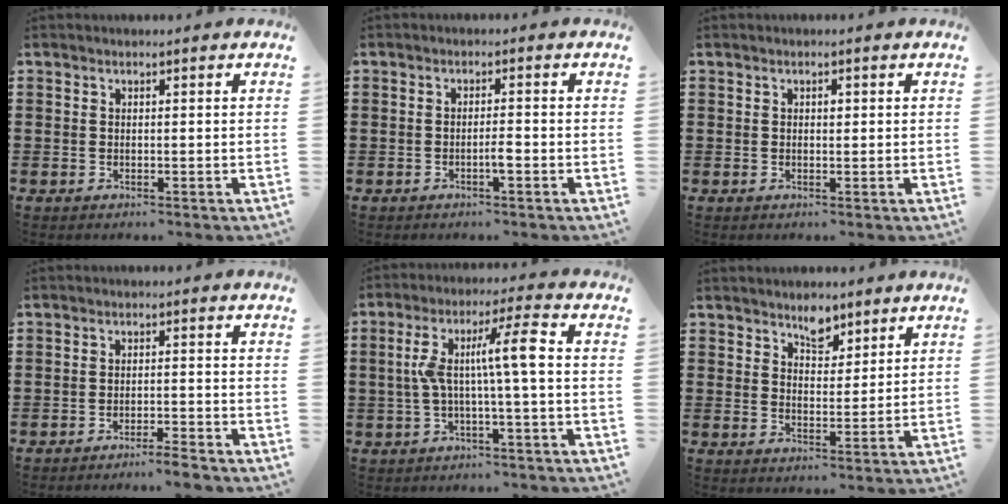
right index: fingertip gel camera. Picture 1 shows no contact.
{"total": 2.0, "force": [-0.9, 0.1, 1.8], "torque": [-0.034, 0.000, -0.016]}
{"total": 0.7, "force": [0.2, 0.5, 0.5], "torque": [-0.011, 0.001, 0.004]}
{"total": 2.9, "force": [-2.7, -0.3, 0.8], "torque": [-0.017, 0.000, -0.056]}
{"total": 8.9, "force": [0.1, 1.0, 8.9], "torque": [-0.171, 0.007, -0.009]}
{"total": 4.5, "force": [3.6, 2.3, 1.5], "torque": [-0.024, -0.001, 0.064]}